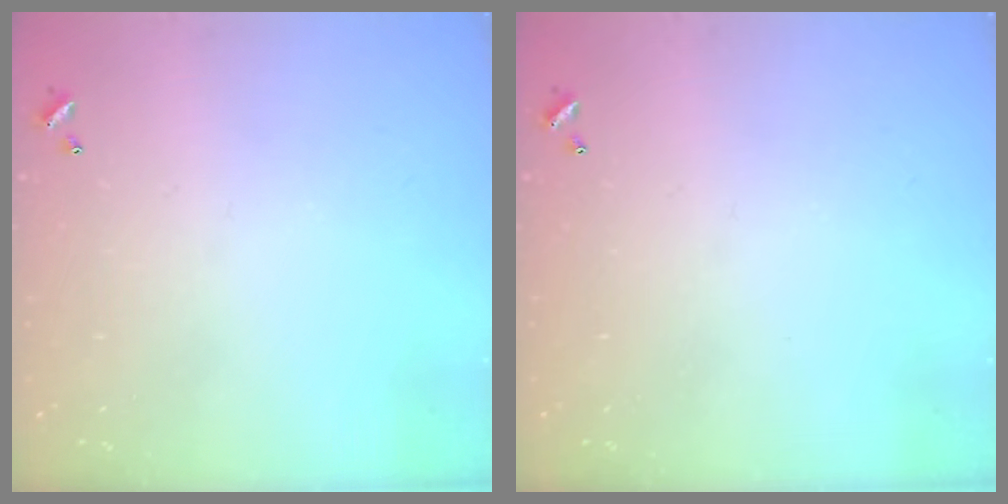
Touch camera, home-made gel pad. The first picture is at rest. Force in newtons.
{"total": 0.0}